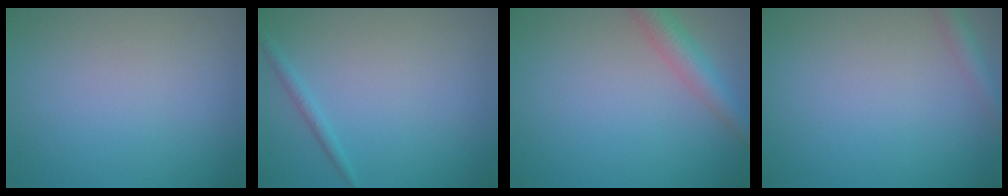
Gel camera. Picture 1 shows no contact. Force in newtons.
{"total": 1.1, "press": 1.0, "slide": 0.1}
{"total": 3.3, "press": 3.3, "slide": 0.1}
{"total": 1.8, "press": 1.8, "slide": 0.1}